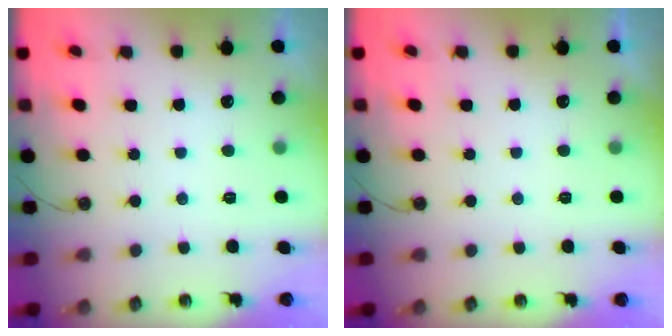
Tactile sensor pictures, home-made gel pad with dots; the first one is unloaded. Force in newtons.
{"total": 0.0}